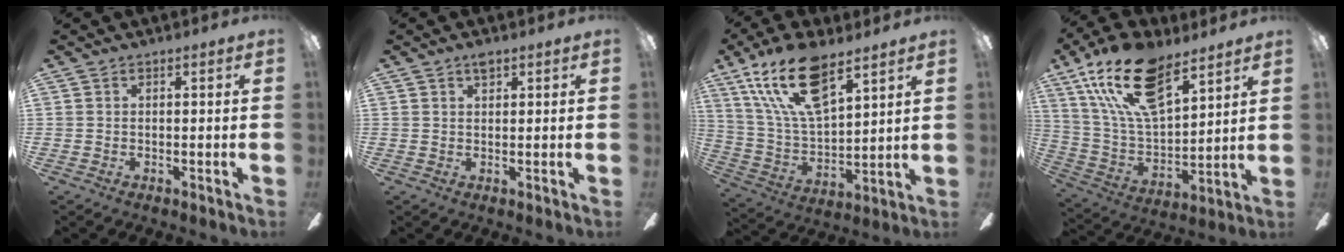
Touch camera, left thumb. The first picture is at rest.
{"total": 2.0, "force": [1.3, 0.9, 1.1], "torque": [-0.018, 0.000, 0.022]}
{"total": 18.6, "force": [11.6, 7.8, 12.3], "torque": [-0.247, -0.046, 0.200]}
{"total": 21.8, "force": [13.2, 10.1, 14.2], "torque": [-0.282, -0.060, 0.231]}